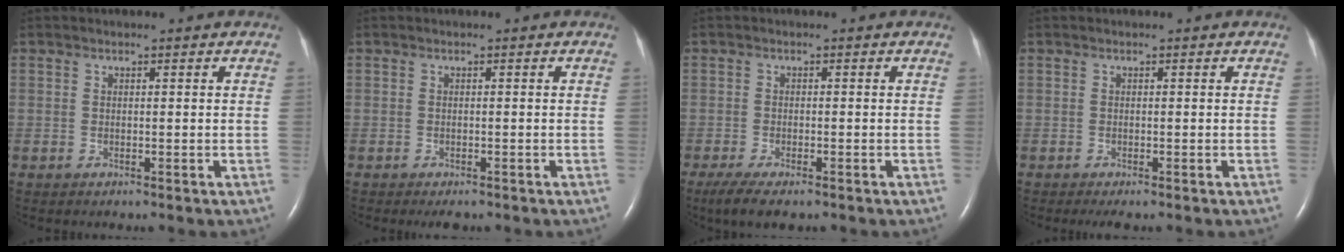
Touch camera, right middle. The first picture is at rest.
{"total": 1.7, "force": [-1.3, 0.6, 0.8], "torque": [-0.011, -0.003, -0.013]}
{"total": 5.5, "force": [-3.9, 1.4, 3.7], "torque": [-0.071, -0.015, -0.059]}
{"total": 1.5, "force": [-1.1, 0.2, 1.0], "torque": [-0.015, -0.006, -0.014]}